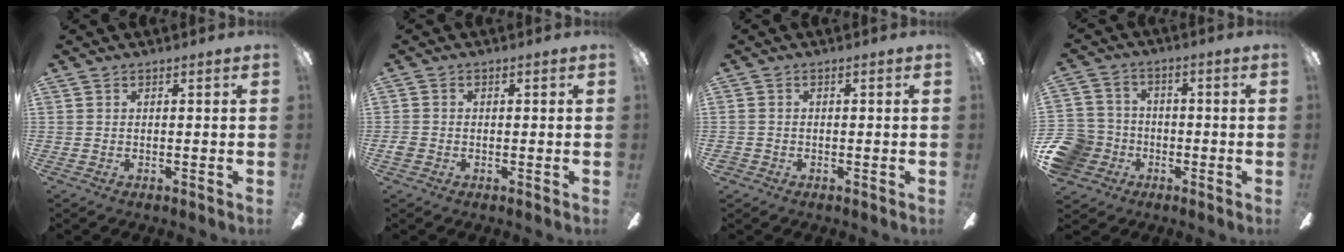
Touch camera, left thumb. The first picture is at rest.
{"total": 2.0, "force": [-0.8, 1.5, 0.9], "torque": [-0.015, 0.007, -0.016]}
{"total": 1.4, "force": [-0.8, 1.1, 0.3], "torque": [-0.004, 0.006, -0.018]}
{"total": 11.3, "force": [-4.4, 9.6, 3.9], "torque": [-0.112, 0.043, -0.077]}